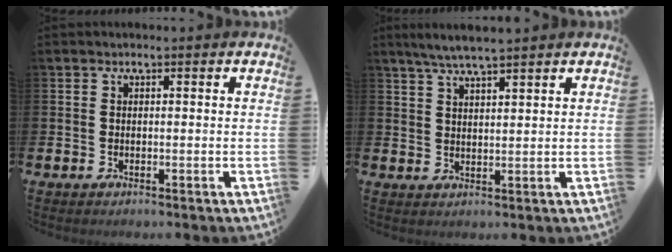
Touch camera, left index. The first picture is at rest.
{"total": 4.4, "force": [4.0, 0.0, 1.8], "torque": [-0.042, -0.009, 0.072]}